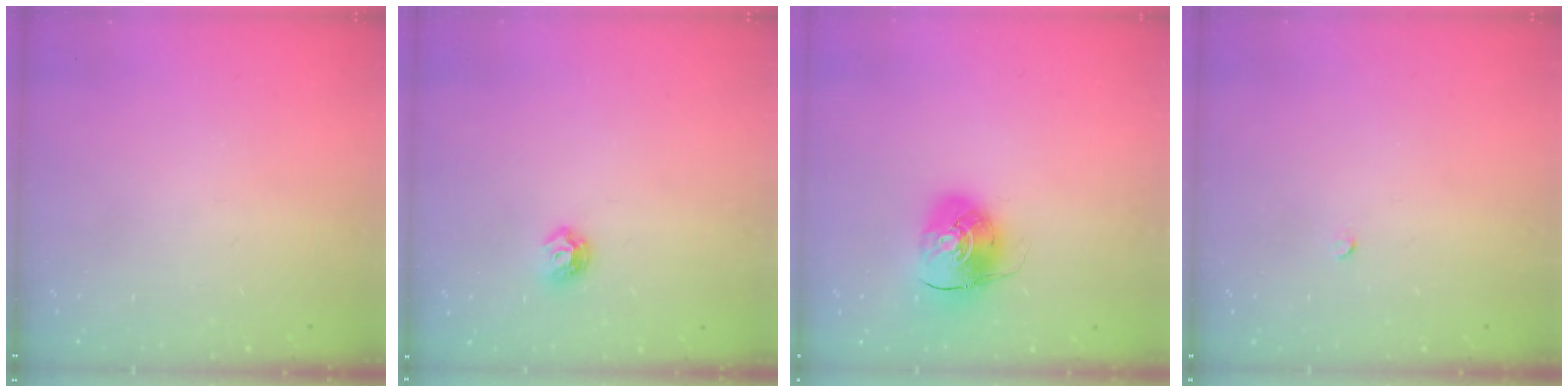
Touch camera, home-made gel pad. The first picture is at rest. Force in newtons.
{"total": 5.2, "press": 5.1, "slide": 0.8}
{"total": 9.1, "press": 9.0, "slide": 0.8}
{"total": 2.0, "press": 2.0, "slide": 0.3}